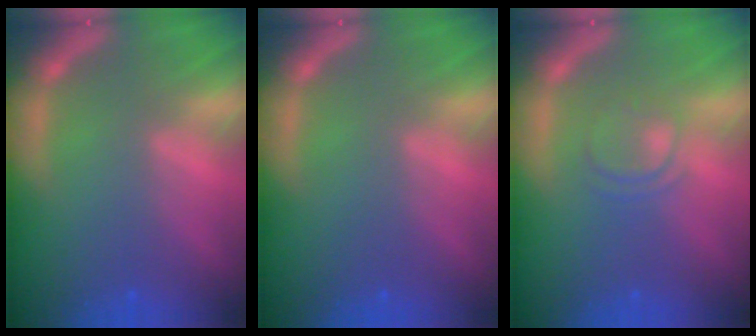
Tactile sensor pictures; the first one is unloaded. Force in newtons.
{"total": 0.0}
{"total": 2.4}